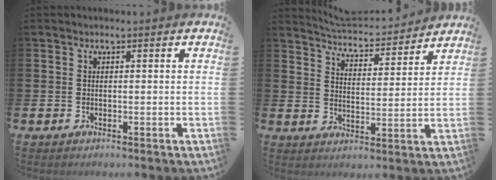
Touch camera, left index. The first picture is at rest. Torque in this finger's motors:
{"motor_torque": [0.68, -1.26, 0.06, 0.00]}